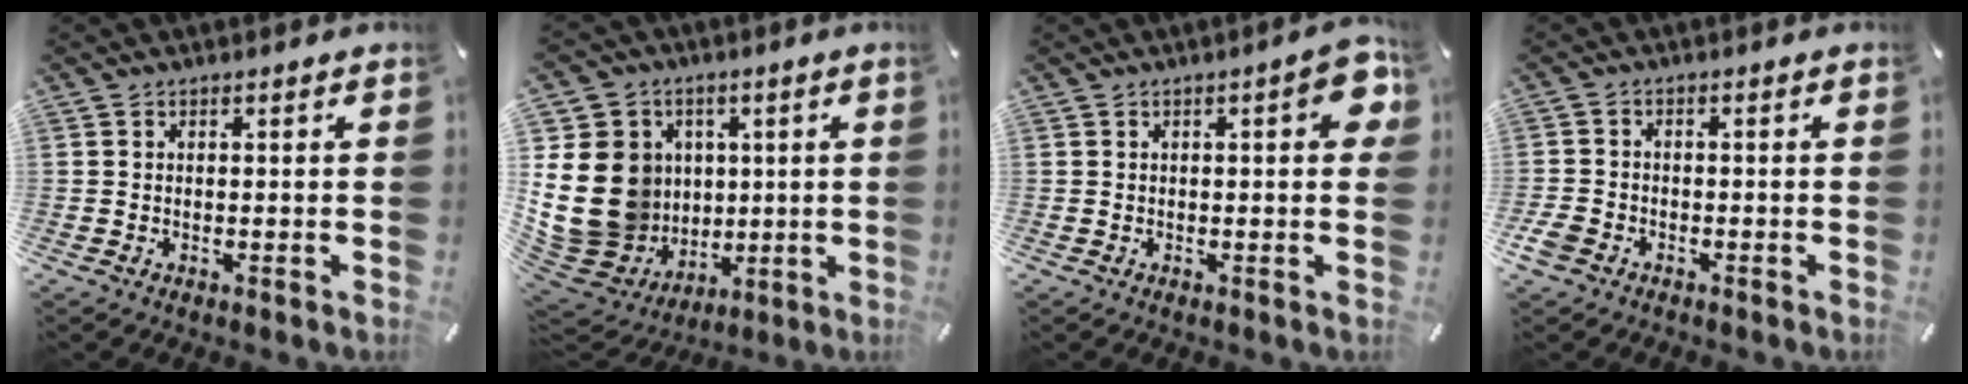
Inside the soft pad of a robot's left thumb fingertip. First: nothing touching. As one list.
[{"total": 22.8, "force": [1.4, 19.6, 11.7], "torque": [-0.237, -0.014, 0.057]}, {"total": 7.0, "force": [1.3, 2.5, 6.4], "torque": [-0.078, -0.002, 0.013]}, {"total": 3.6, "force": [-2.2, 2.5, 1.4], "torque": [-0.041, 0.005, -0.046]}]